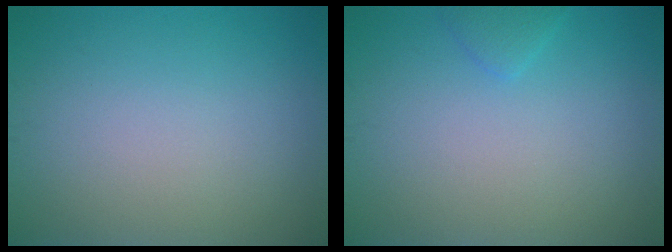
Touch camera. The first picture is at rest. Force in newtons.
{"total": 1.0, "press": 1.0, "slide": 0.1}